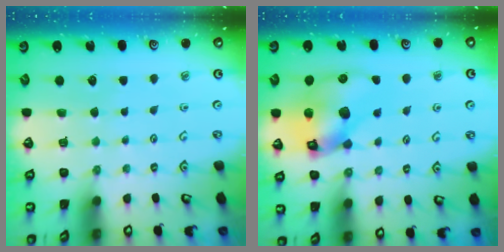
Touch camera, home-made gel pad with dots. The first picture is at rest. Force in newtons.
{"total": 15.8, "press": 15.6, "slide": 2.2}